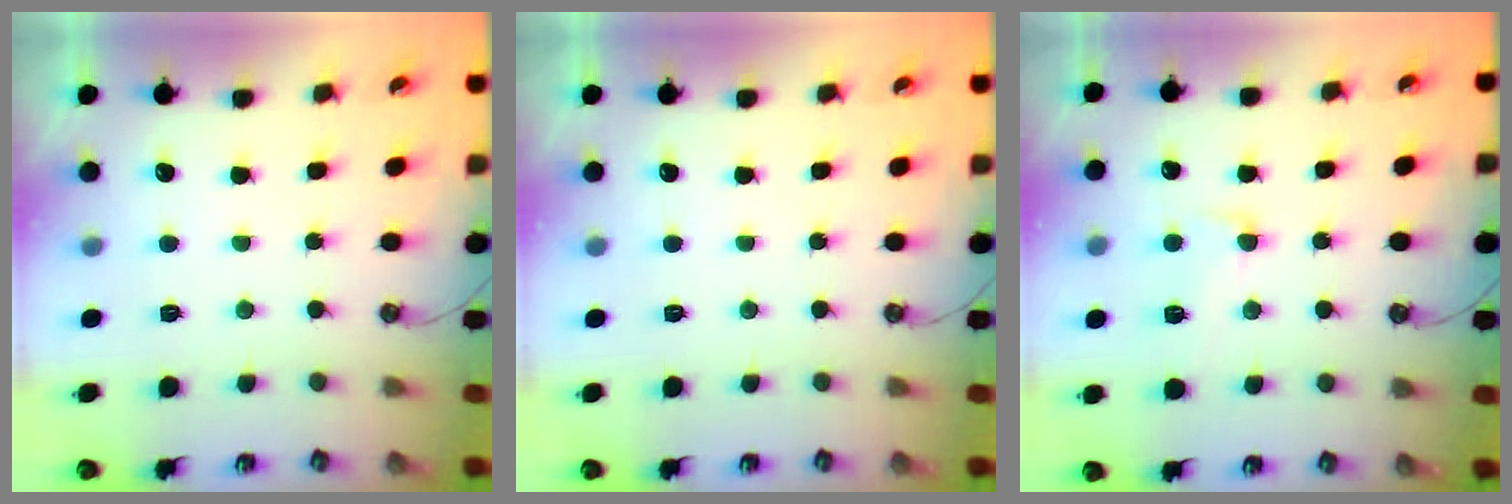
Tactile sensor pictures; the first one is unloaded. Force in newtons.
{"total": 0.0}
{"total": 1.8, "press": 0.0, "slide": 1.8}